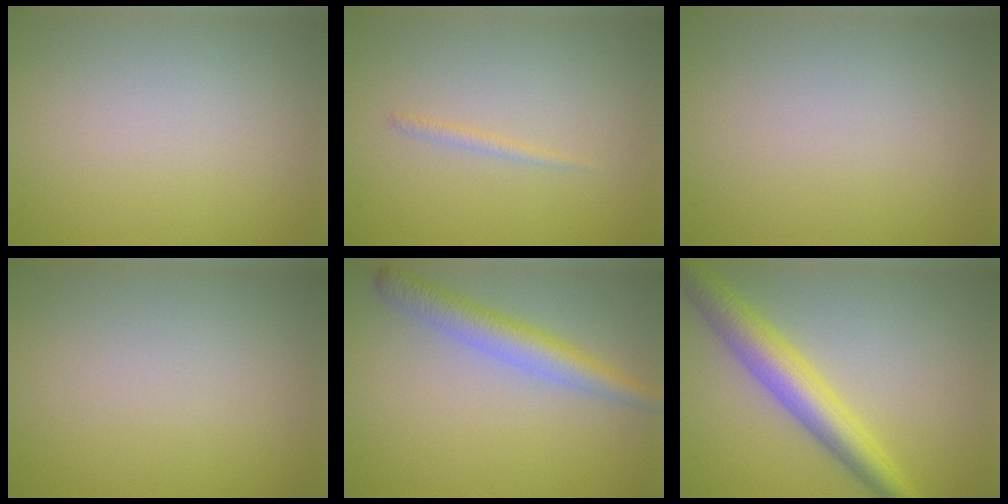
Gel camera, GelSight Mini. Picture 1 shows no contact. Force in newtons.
{"total": 0.7, "press": 0.7, "slide": 0.1}
{"total": 0.0}
{"total": 0.0}
{"total": 3.7, "press": 3.7, "slide": 0.1}
{"total": 5.5, "press": 5.5, "slide": 0.1}